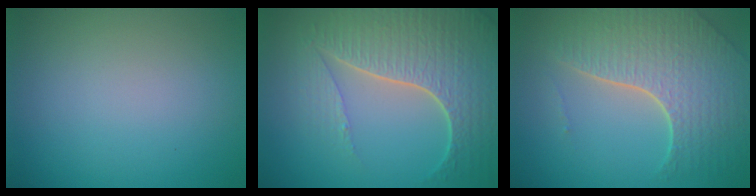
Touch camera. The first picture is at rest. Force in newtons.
{"total": 7.7, "press": 5.6, "slide": 5.3}
{"total": 7.0, "press": 5.0, "slide": 4.9}